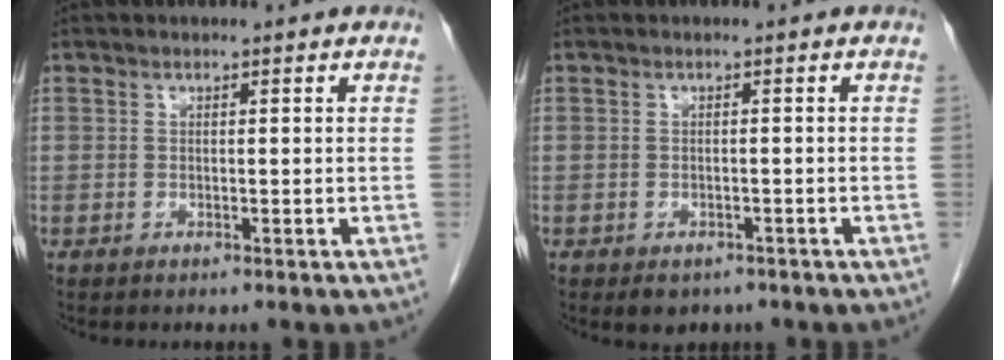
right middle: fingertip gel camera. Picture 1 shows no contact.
{"total": 3.1, "force": [-2.3, 1.9, 1.0], "torque": [-0.009, 0.000, -0.023]}